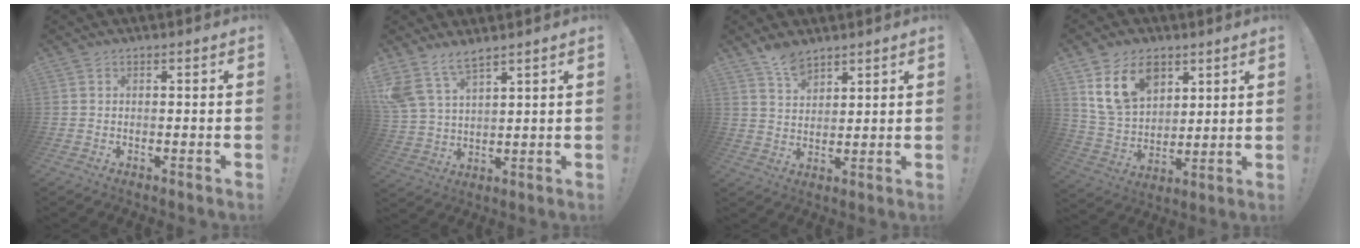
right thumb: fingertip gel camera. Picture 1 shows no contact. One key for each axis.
{"total": 8.6, "fx": 7.0, "fy": 3.2, "fz": 3.9, "tx": -0.088, "ty": -0.029, "tz": 0.140}
{"total": 6.3, "fx": 5.3, "fy": 2.8, "fz": 2.0, "tx": -0.030, "ty": -0.035, "tz": 0.097}
{"total": 15.2, "fx": 8.2, "fy": 10.1, "fz": 7.8, "tx": -0.136, "ty": -0.036, "tz": 0.156}